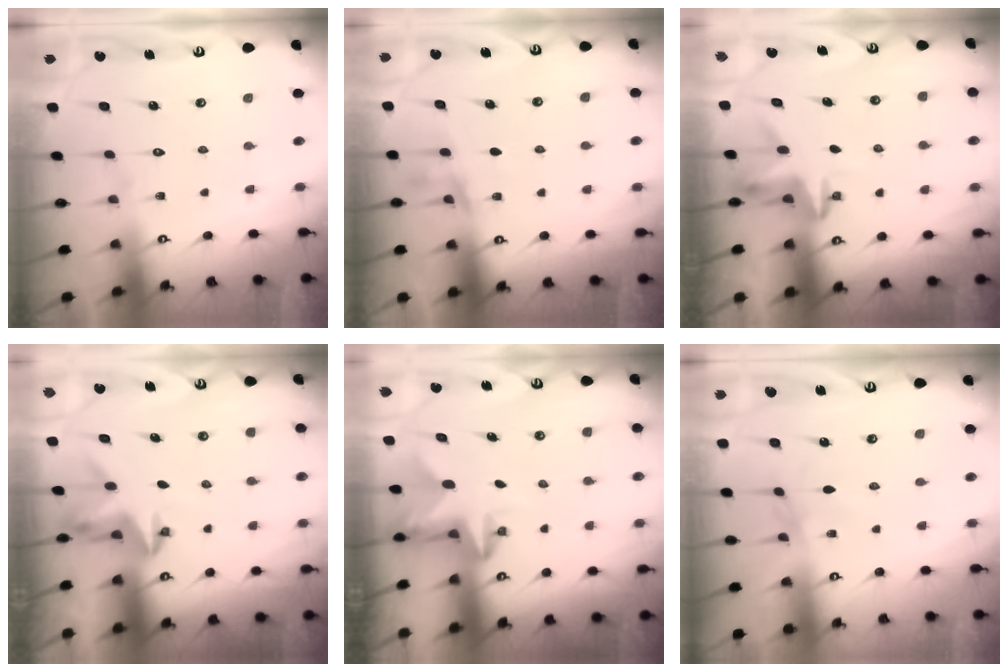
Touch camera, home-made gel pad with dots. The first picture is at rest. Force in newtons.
{"total": 4.8, "press": 4.7, "slide": 1.1}
{"total": 3.7, "press": 3.7, "slide": 0.2}
{"total": 3.9, "press": 3.9, "slide": 0.3}
{"total": 2.7, "press": 2.7, "slide": 0.5}
{"total": 1.2, "press": 1.1, "slide": 0.4}